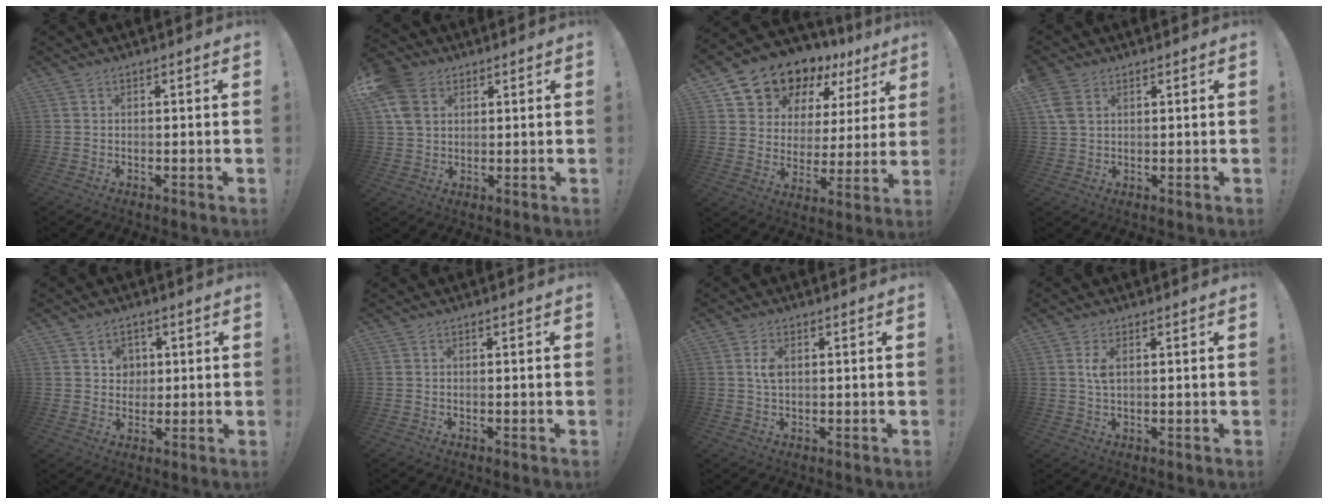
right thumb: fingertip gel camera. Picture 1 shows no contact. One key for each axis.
{"total": 11.8, "fx": 4.5, "fy": 8.8, "fz": 6.5, "tx": -0.130, "ty": -0.011, "tz": 0.090}
{"total": 12.9, "fx": 10.8, "fy": 6.6, "fz": 2.8, "tx": -0.057, "ty": -0.089, "tz": 0.197}
{"total": 5.2, "fx": 2.6, "fy": 3.2, "fz": 3.2, "tx": -0.057, "ty": -0.009, "tz": 0.049}
{"total": 5.3, "fx": 2.2, "fy": 4.8, "fz": 0.9, "tx": -0.008, "ty": -0.015, "tz": 0.040}
{"total": 0.0}
{"total": 2.9, "fx": 0.8, "fy": 1.6, "fz": 2.3, "tx": -0.030, "ty": -0.002, "tz": 0.010}
{"total": 3.0, "fx": 1.0, "fy": 0.9, "fz": 2.7, "tx": -0.041, "ty": -0.004, "tz": 0.012}